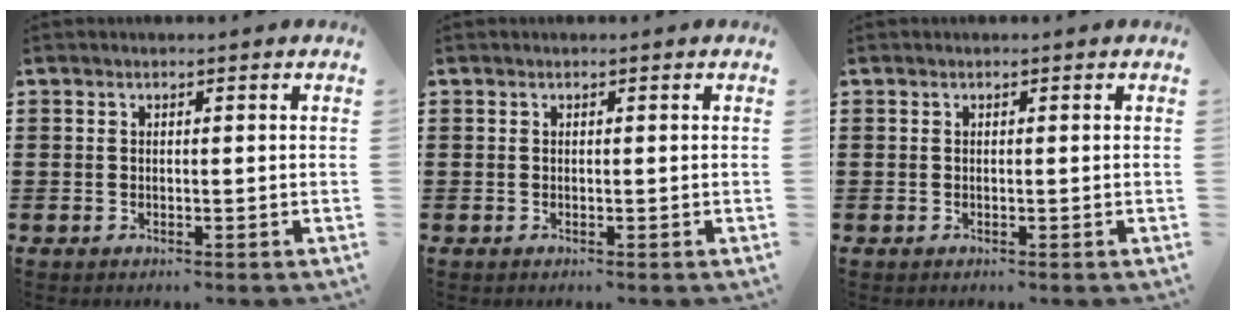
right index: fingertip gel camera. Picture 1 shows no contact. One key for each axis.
{"total": 0.0}
{"total": 0.0}